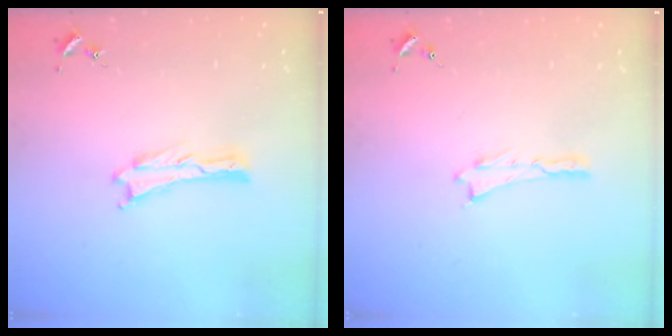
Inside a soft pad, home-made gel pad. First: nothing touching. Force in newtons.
{"total": 0.0}